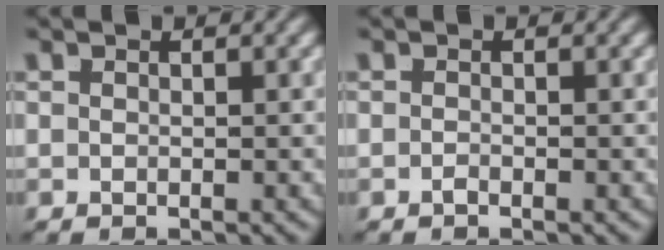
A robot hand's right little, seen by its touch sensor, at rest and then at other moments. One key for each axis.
{"total": 0.9, "fx": -0.7, "fy": -0.6, "fz": 0.0, "tx": 0.004, "ty": -0.005, "tz": -0.011}